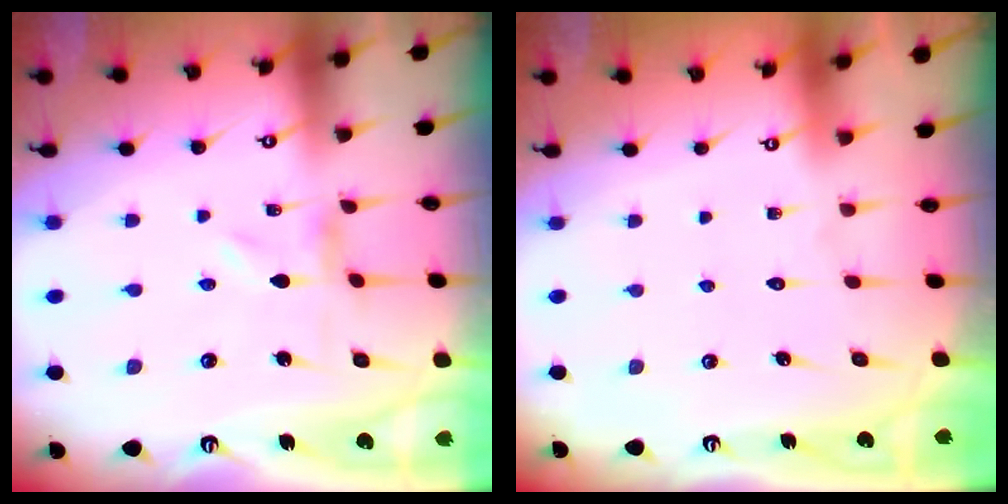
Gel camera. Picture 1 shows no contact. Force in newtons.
{"total": 1.6, "press": 1.6, "slide": 0.1}